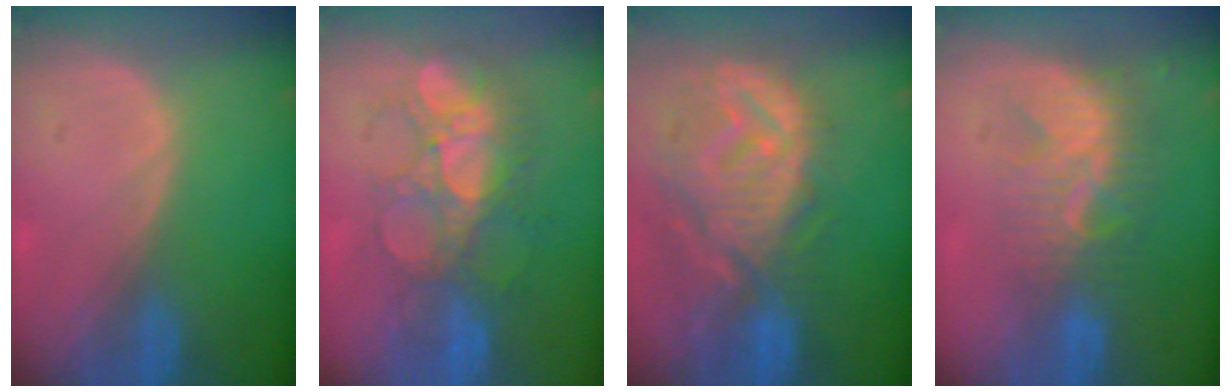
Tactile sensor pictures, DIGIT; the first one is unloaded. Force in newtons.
{"total": 8.7, "press": 8.5, "slide": 1.6}
{"total": 12.3, "press": 11.0, "slide": 5.4}
{"total": 8.7, "press": 7.6, "slide": 4.3}